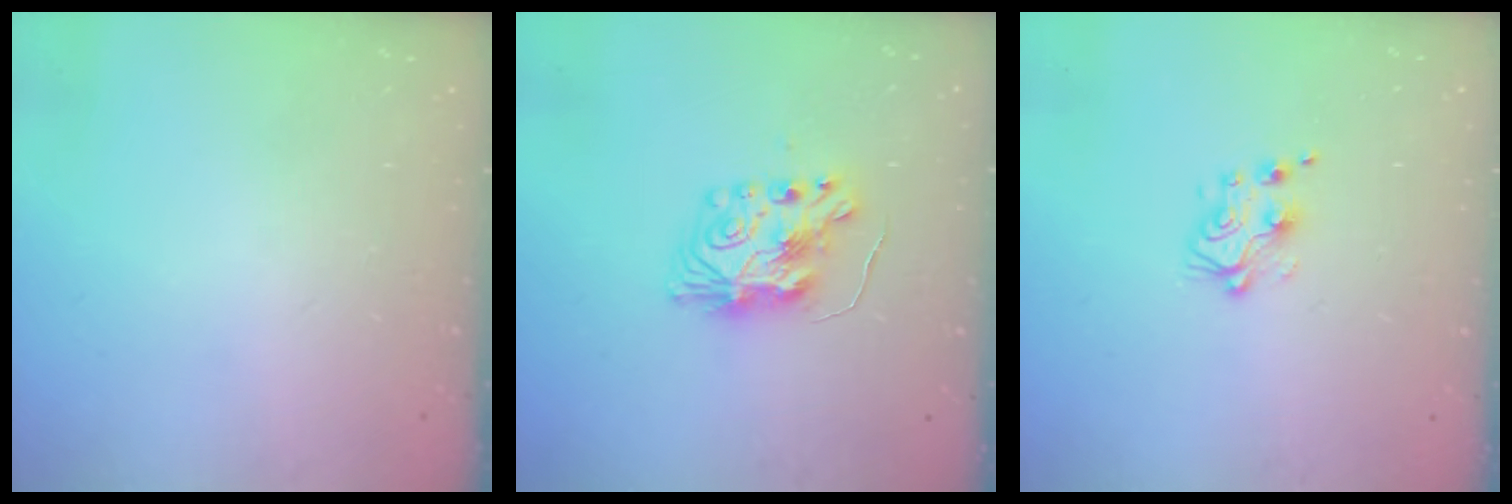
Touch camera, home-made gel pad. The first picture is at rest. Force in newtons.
{"total": 9.0, "press": 9.0, "slide": 0.5}
{"total": 5.9, "press": 5.9, "slide": 0.5}